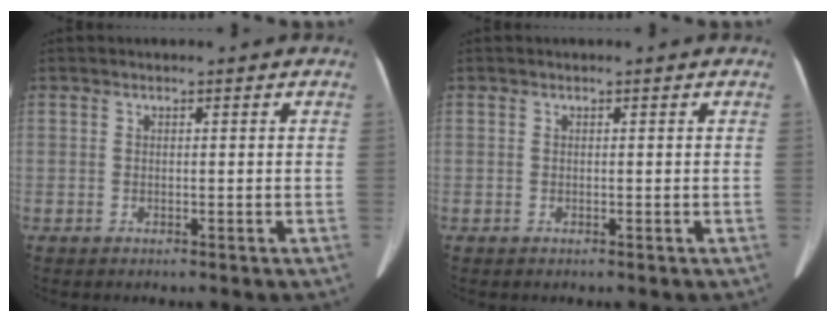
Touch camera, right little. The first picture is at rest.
{"total": 0.0}